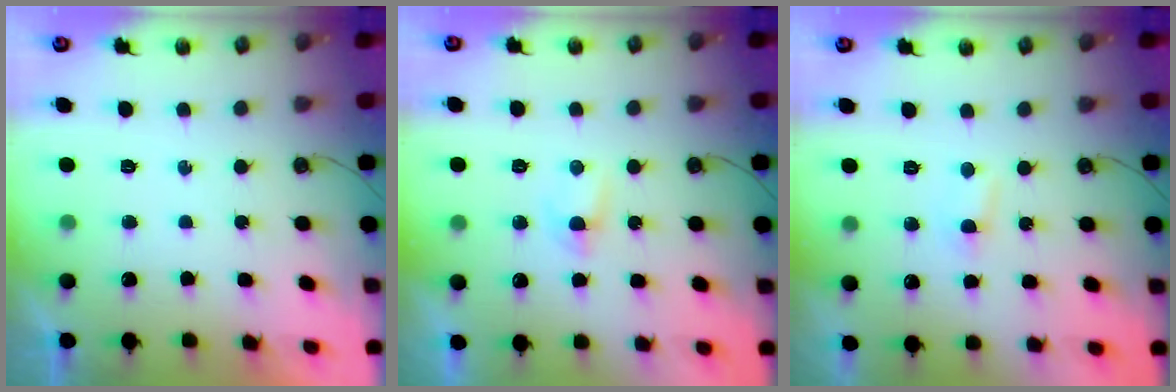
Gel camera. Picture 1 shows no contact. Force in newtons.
{"total": 3.2, "press": 3.1, "slide": 0.5}
{"total": 2.8, "press": 2.7, "slide": 0.7}